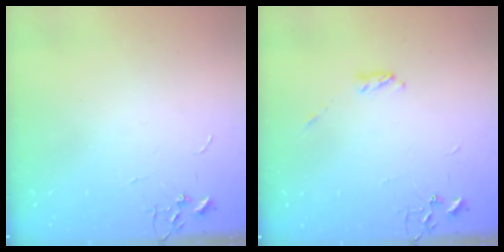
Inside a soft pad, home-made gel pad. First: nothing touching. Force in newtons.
{"total": 3.6, "press": 3.5, "slide": 0.5}